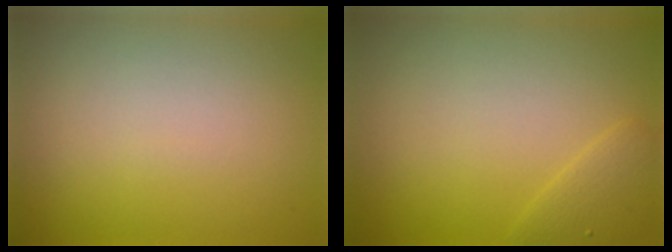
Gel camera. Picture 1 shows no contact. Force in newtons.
{"total": 1.6, "press": 1.6, "slide": 0.1}